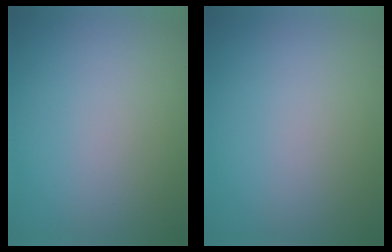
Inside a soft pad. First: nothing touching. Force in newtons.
{"total": 0.0}